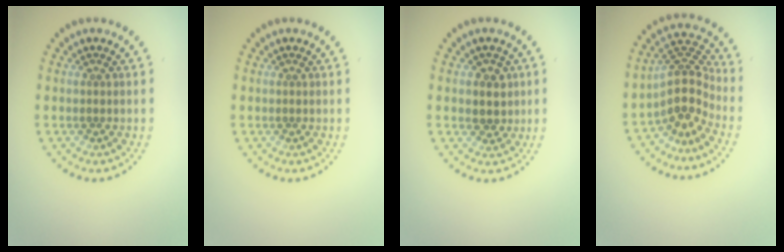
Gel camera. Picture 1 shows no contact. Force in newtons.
{"total": 0.0}
{"total": 2.4, "press": 2.2, "slide": 1.0}
{"total": 4.1, "press": 3.0, "slide": 2.9}